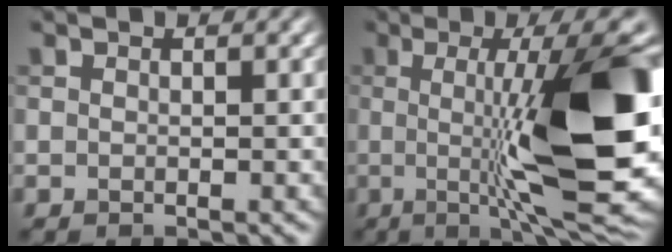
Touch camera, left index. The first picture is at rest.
{"total": 14.5, "force": [-0.3, 3.1, 14.1], "torque": [-0.186, -0.005, -0.005]}